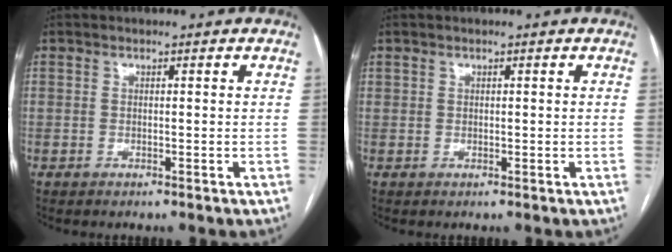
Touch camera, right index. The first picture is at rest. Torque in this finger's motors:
{"motor_torque": [-0.17, 0.22, 0.03, -0.01]}